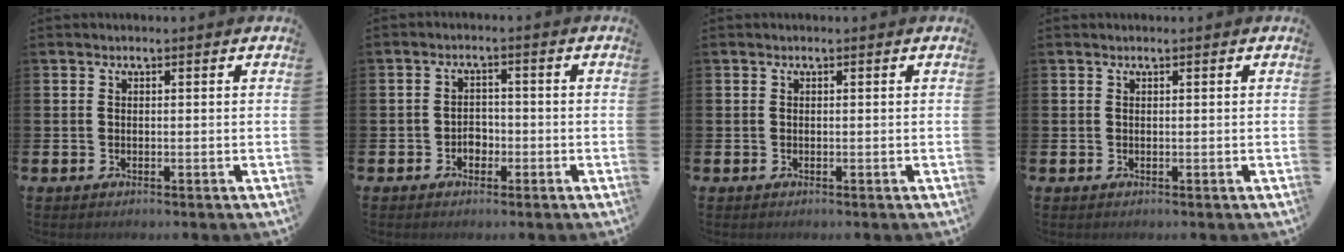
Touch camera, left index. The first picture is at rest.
{"total": 2.3, "force": [-1.1, 1.8, 1.0], "torque": [-0.021, 0.004, -0.025]}
{"total": 0.0}
{"total": 0.0}